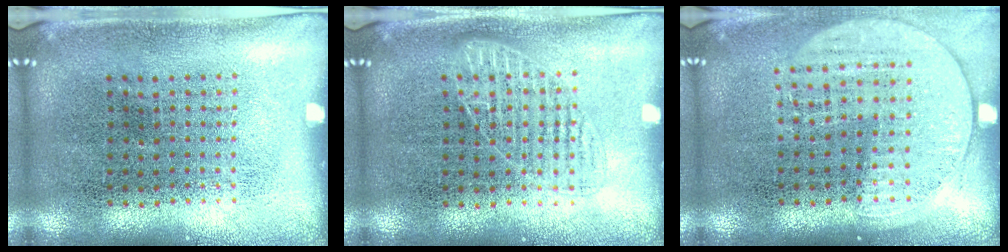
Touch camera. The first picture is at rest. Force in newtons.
{"total": 1.8, "press": 1.7, "slide": 0.4}
{"total": 1.5, "press": 1.4, "slide": 0.5}